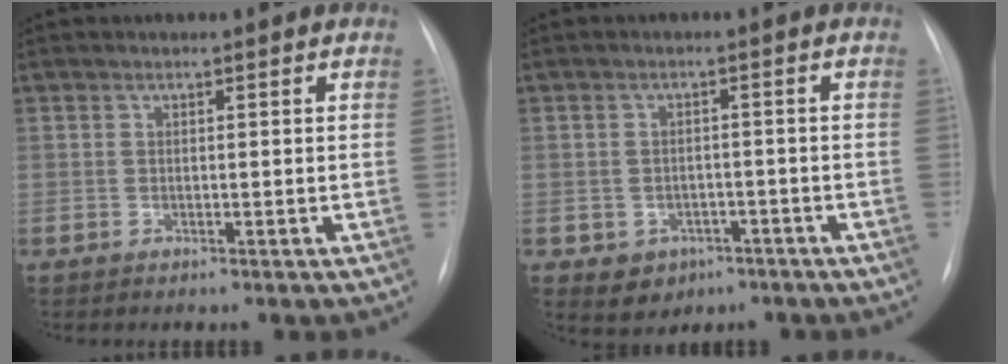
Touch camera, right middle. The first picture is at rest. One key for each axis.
{"total": 4.3, "fx": -2.1, "fy": 3.6, "fz": 1.2, "tx": -0.014, "ty": 0.009, "tz": -0.016}